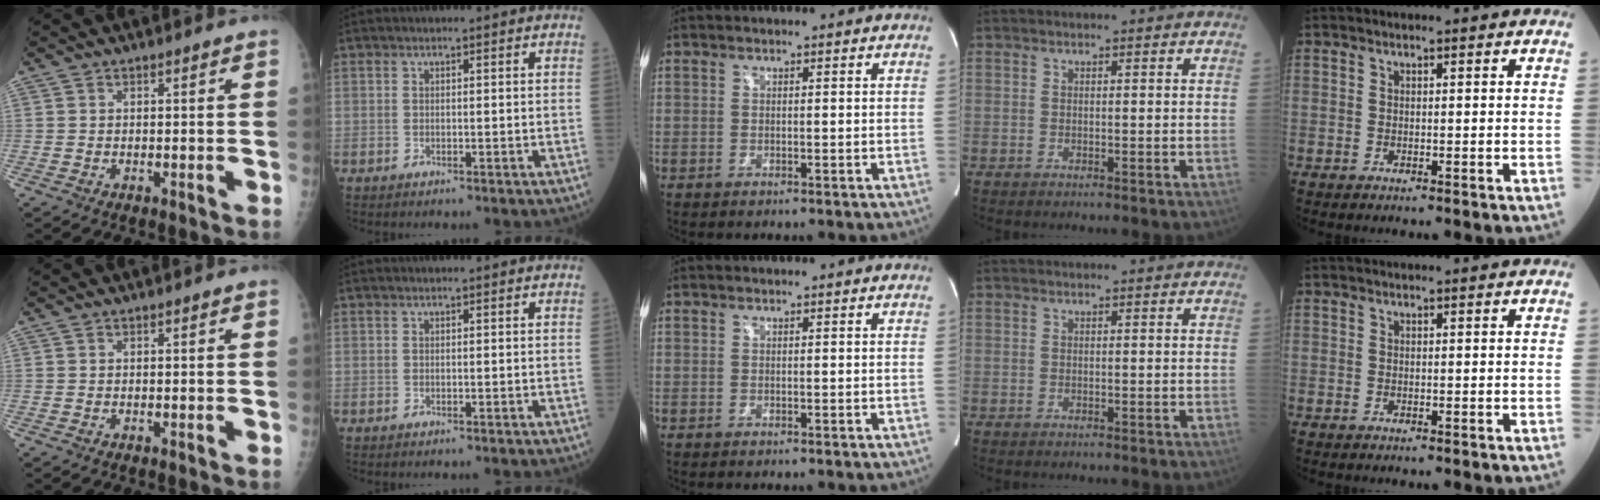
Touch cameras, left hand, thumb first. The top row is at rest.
{}